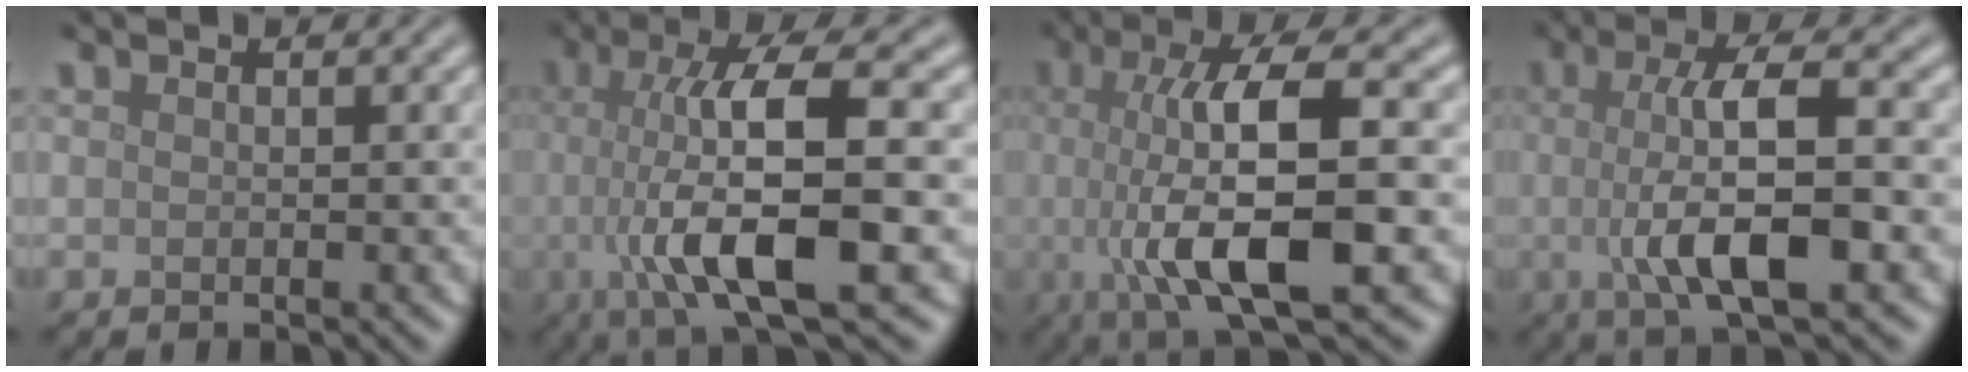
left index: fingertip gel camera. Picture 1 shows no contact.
{"total": 10.9, "force": [-1.1, 2.9, 10.4], "torque": [-0.164, -0.001, -0.020]}
{"total": 11.0, "force": [-1.1, 3.2, 10.5], "torque": [-0.166, 0.000, -0.021]}
{"total": 8.2, "force": [-0.7, 2.2, 7.8], "torque": [-0.123, -0.001, -0.016]}